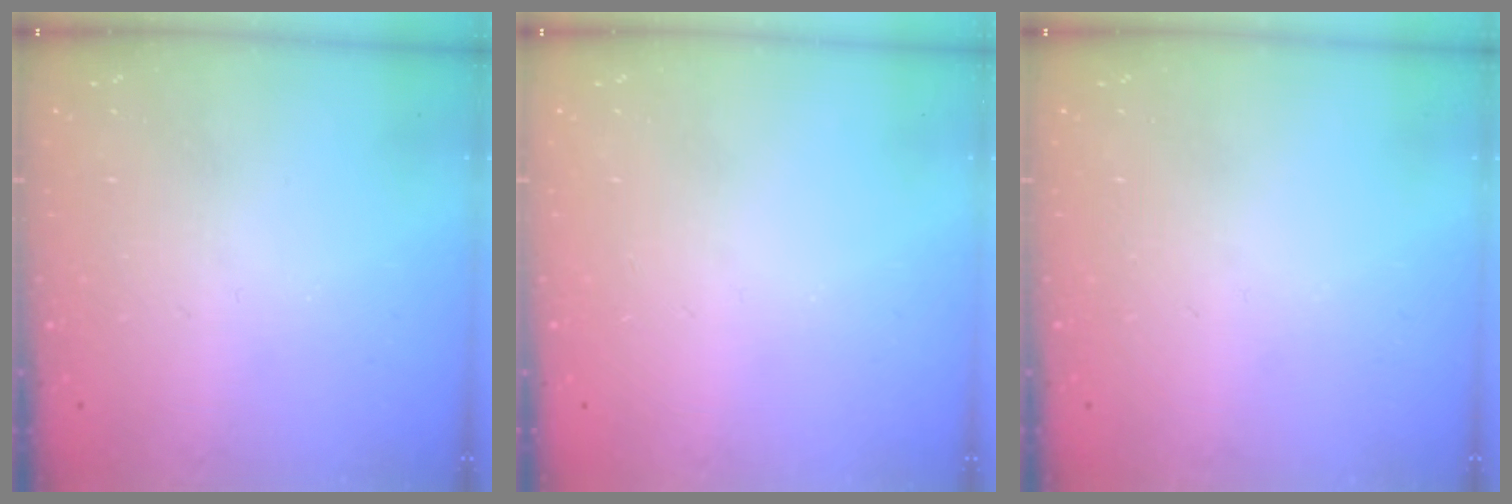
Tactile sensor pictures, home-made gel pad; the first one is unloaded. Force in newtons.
{"total": 0.0}
{"total": 0.0}